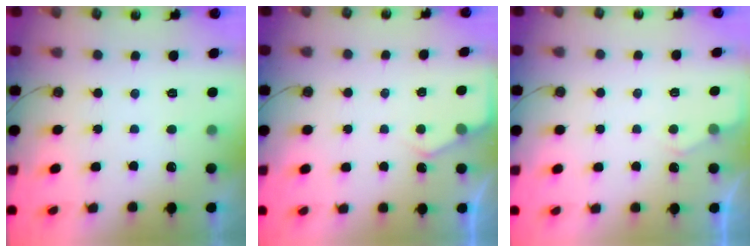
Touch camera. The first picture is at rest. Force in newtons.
{"total": 3.8, "press": 3.8, "slide": 0.6}
{"total": 3.3, "press": 3.2, "slide": 0.5}